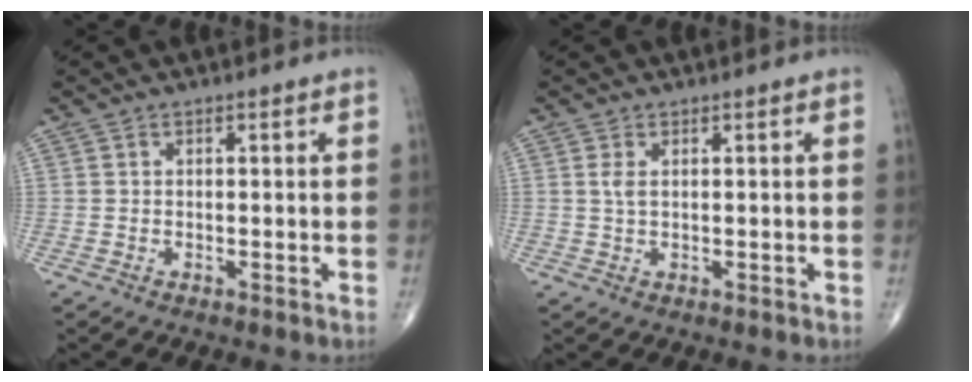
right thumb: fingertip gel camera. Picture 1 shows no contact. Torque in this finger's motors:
{"motor_torque": [-0.27, 0.70, 0.32, 0.07, 0.00]}